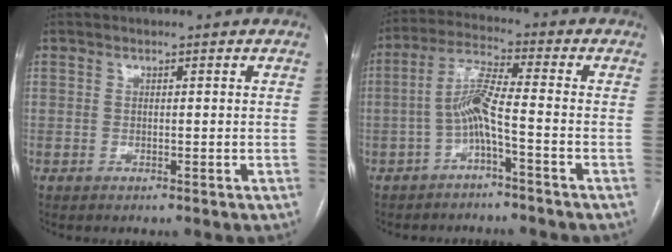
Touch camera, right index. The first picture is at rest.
{"total": 6.3, "force": [-2.2, 0.0, 5.9], "torque": [-0.120, 0.017, -0.044]}